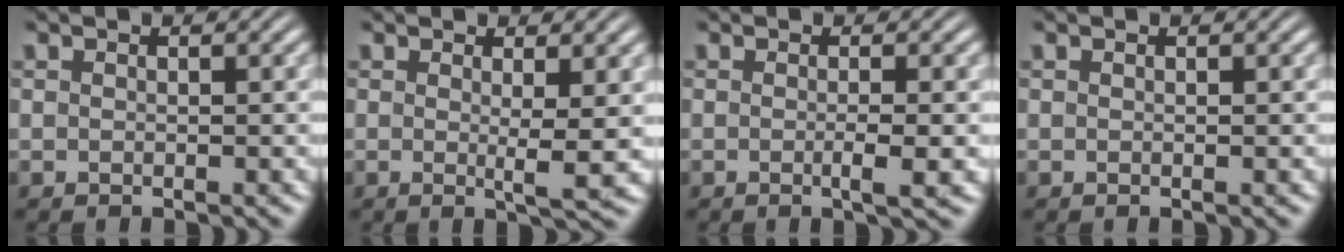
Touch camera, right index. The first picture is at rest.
{"total": 2.3, "force": [0.6, -0.4, 2.2], "torque": [-0.038, -0.015, 0.010]}
{"total": 1.6, "force": [-0.3, -0.1, 1.6], "torque": [-0.026, -0.002, -0.009]}
{"total": 0.0}